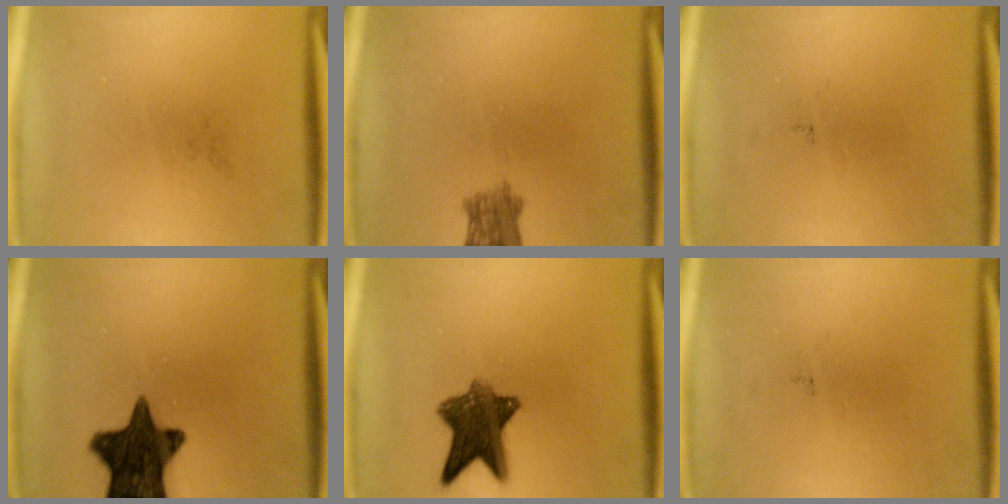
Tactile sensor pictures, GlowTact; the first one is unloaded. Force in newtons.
{"total": 3.5}
{"total": 0.0}
{"total": 13.8}
{"total": 8.9}
{"total": 0.0}